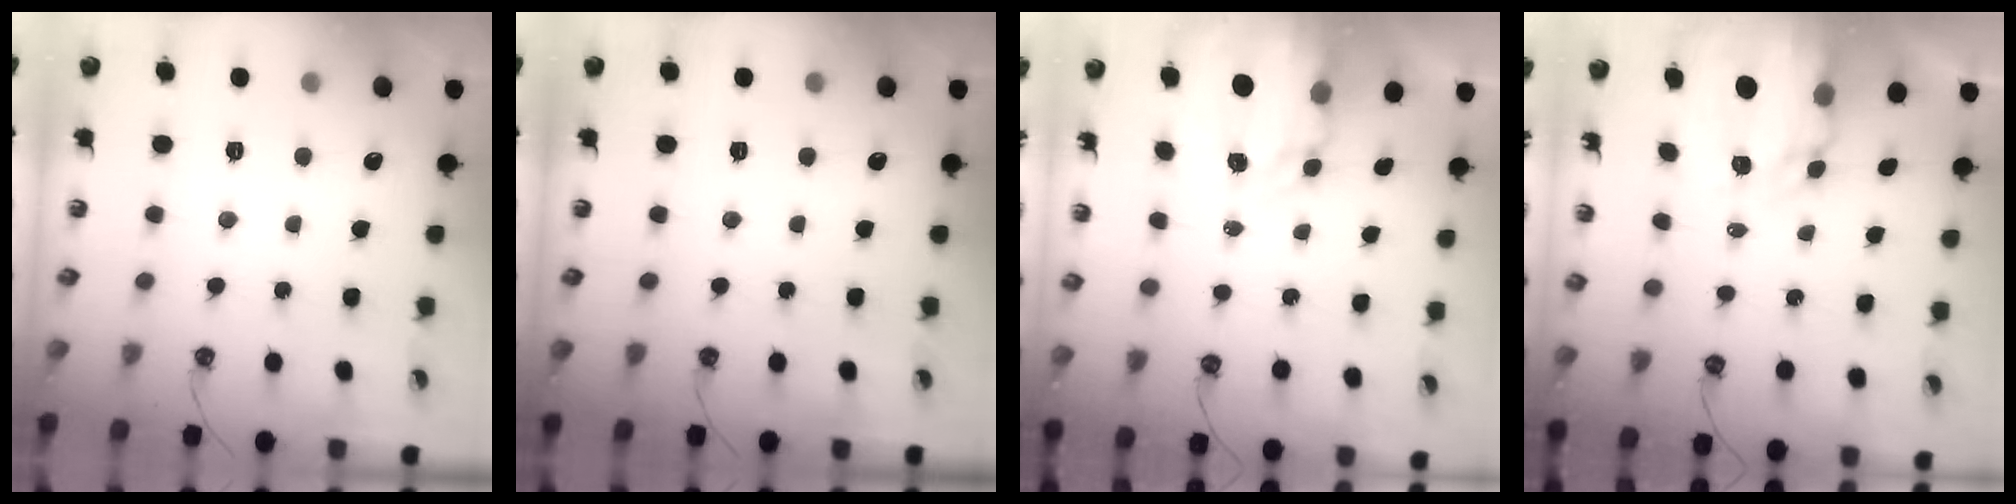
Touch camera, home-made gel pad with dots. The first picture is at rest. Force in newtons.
{"total": 0.0}
{"total": 3.9, "press": 3.9, "slide": 0.3}
{"total": 5.7, "press": 5.7, "slide": 0.6}